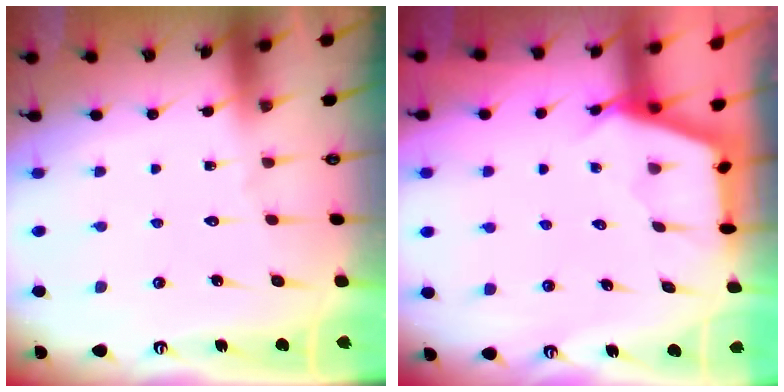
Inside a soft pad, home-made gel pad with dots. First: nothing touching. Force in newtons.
{"total": 2.0, "press": 2.0, "slide": 0.2}